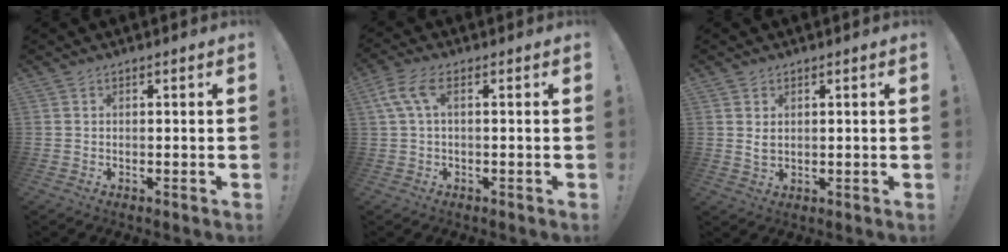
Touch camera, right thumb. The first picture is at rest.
{"total": 5.9, "force": [1.6, 2.0, 5.3], "torque": [-0.109, -0.003, 0.031]}
{"total": 2.9, "force": [1.4, 1.9, 1.6], "torque": [-0.017, -0.001, 0.024]}